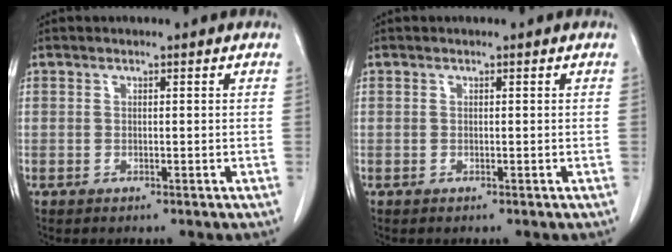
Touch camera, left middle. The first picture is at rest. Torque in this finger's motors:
{"motor_torque": [-0.13, -0.02, 0.01, 0.00]}